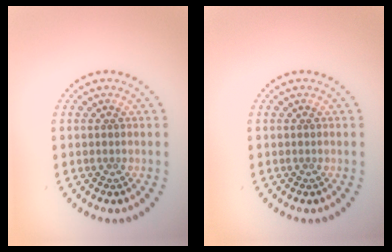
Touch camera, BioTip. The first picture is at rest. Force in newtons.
{"total": 0.0}